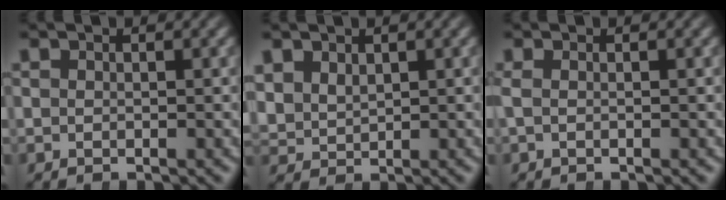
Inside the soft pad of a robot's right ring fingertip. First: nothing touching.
{"total": 2.4, "force": [1.2, 2.0, 0.8], "torque": [-0.033, -0.013, 0.039]}
{"total": 0.7, "force": [-0.2, -0.2, 0.6], "torque": [-0.016, -0.002, 0.001]}